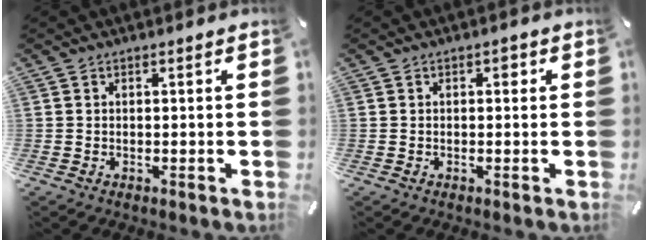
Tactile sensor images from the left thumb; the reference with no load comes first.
{"total": 1.2, "force": [0.1, 0.9, 0.8], "torque": [-0.009, 0.003, -0.001]}